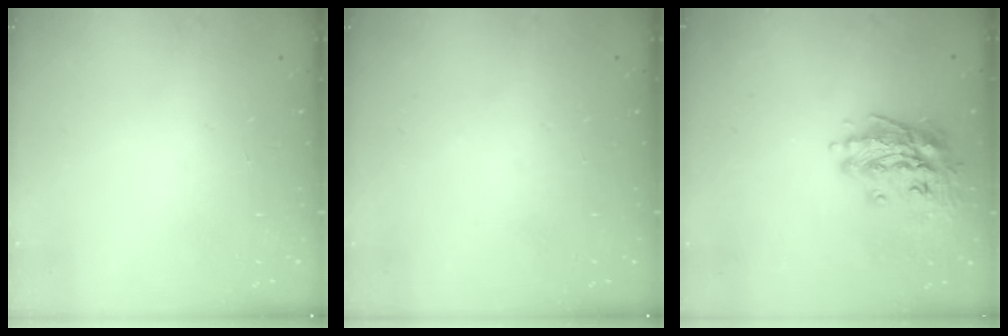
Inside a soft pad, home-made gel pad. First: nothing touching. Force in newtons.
{"total": 0.0}
{"total": 14.8, "press": 14.6, "slide": 2.5}